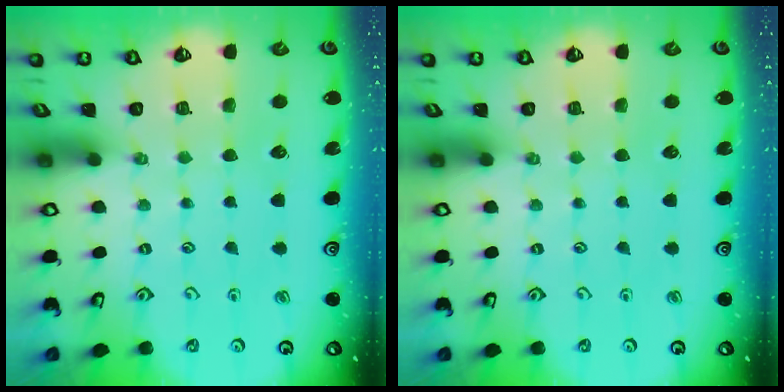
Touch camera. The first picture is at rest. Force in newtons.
{"total": 0.0}